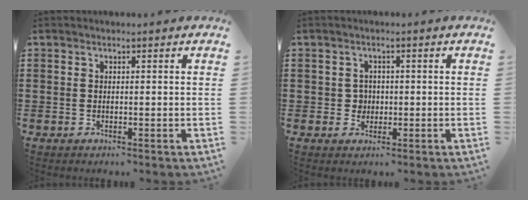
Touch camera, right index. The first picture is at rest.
{"total": 2.1, "force": [-0.2, 2.0, 0.8], "torque": [-0.021, 0.006, -0.005]}